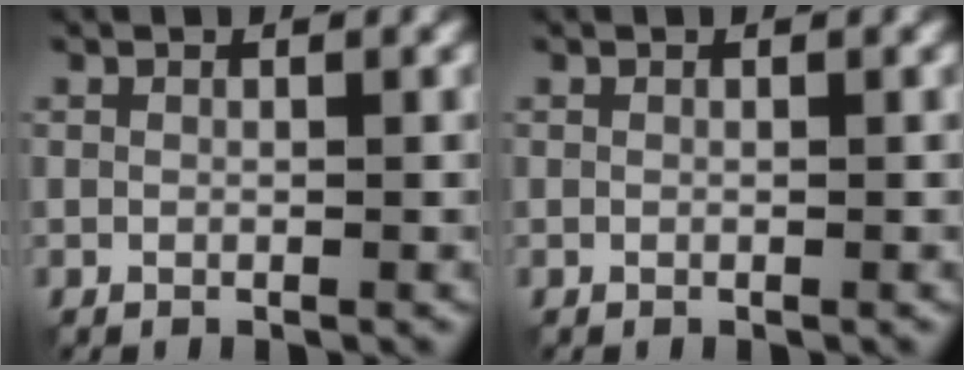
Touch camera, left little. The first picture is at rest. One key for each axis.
{"total": 0.0}